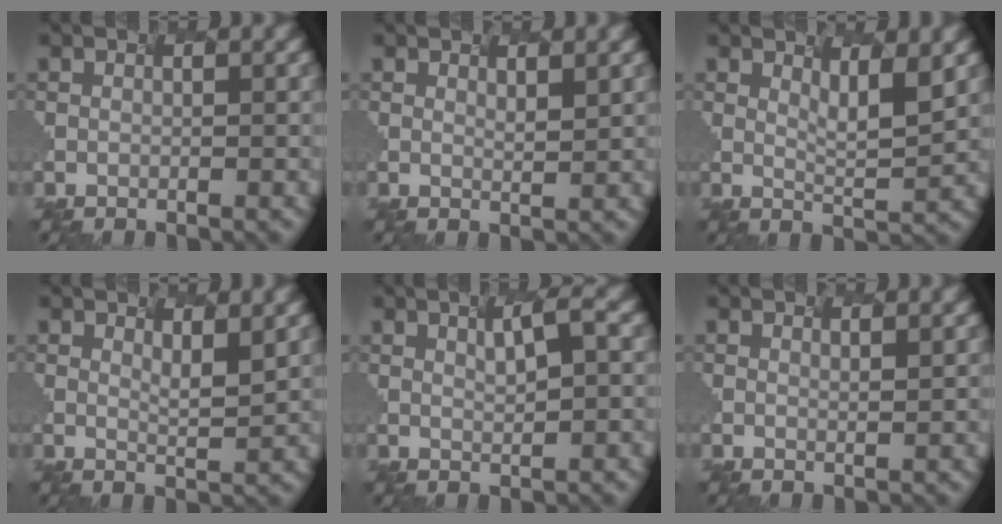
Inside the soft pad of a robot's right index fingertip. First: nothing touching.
{"total": 1.1, "force": [0.4, -0.8, -0.6], "torque": [-0.012, -0.012, 0.029]}
{"total": 1.5, "force": [1.0, -0.6, 0.9], "torque": [-0.045, -0.022, 0.045]}
{"total": 1.1, "force": [0.7, -0.9, -0.1], "torque": [-0.023, -0.016, 0.036]}
{"total": 1.2, "force": [0.5, -0.6, 0.9], "torque": [-0.040, -0.006, 0.035]}
{"total": 0.6, "force": [0.3, -0.4, -0.2], "torque": [-0.011, -0.005, 0.013]}